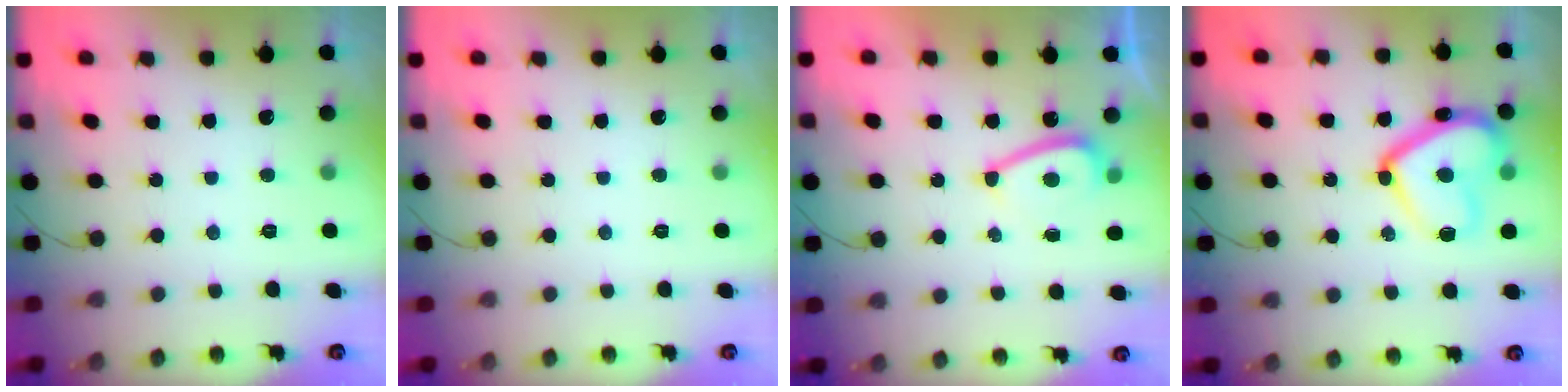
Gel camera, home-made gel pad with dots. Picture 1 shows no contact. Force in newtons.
{"total": 0.0}
{"total": 6.6, "press": 6.2, "slide": 2.2}
{"total": 16.6, "press": 16.5, "slide": 1.4}